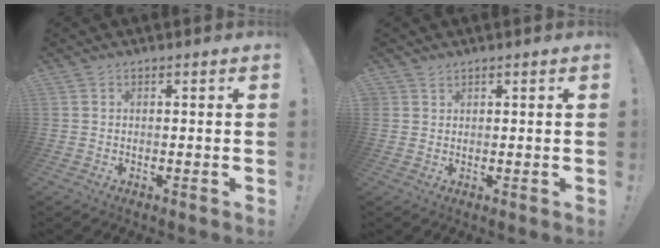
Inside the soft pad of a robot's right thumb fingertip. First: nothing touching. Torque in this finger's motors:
{"motor_torque": [0.61, 0.62, 0.52, 0.46, 0.42]}